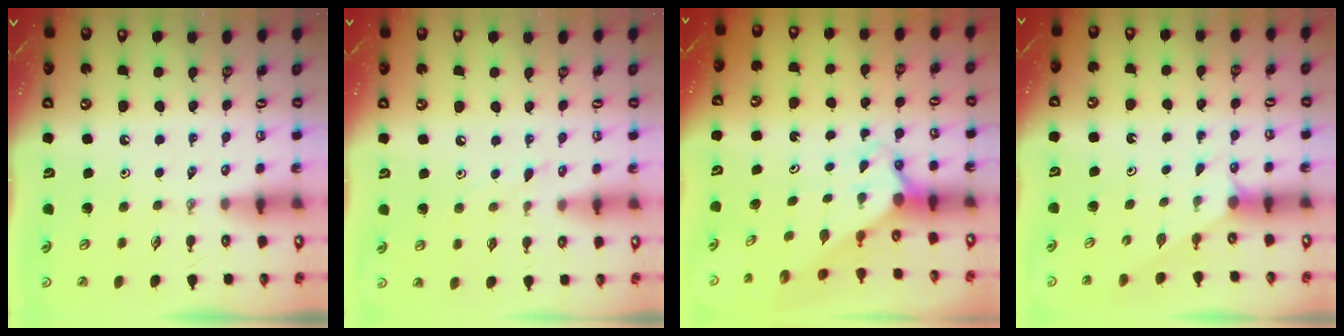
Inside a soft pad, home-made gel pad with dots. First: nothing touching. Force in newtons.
{"total": 4.2, "press": 4.2, "slide": 0.4}
{"total": 2.2, "press": 2.2, "slide": 0.1}
{"total": 2.1, "press": 2.1, "slide": 0.3}